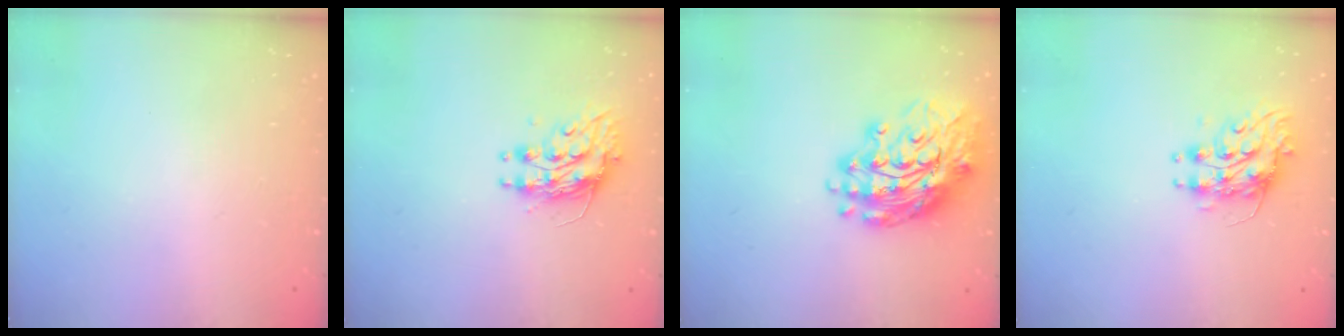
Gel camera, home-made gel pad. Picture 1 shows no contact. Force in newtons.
{"total": 10.2, "press": 10.2, "slide": 0.7}
{"total": 16.6, "press": 16.5, "slide": 1.7}
{"total": 8.1, "press": 8.1, "slide": 0.2}